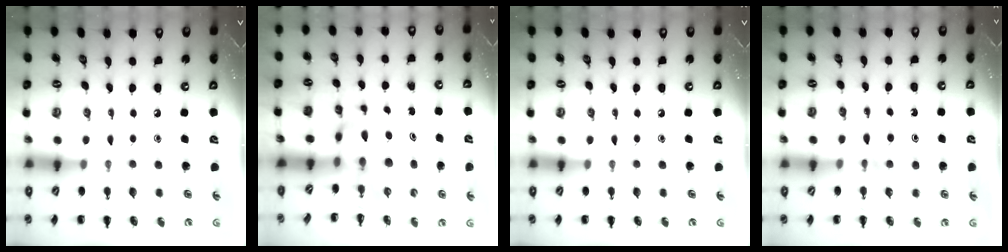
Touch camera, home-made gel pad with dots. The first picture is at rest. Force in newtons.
{"total": 3.7, "press": 3.6, "slide": 0.6}
{"total": 0.0}
{"total": 3.5, "press": 3.3, "slide": 1.1}